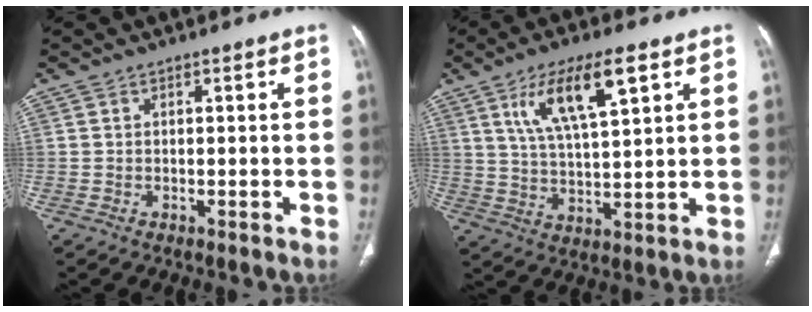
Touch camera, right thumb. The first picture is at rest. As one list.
[{"total": 12.2, "force": [5.7, 3.6, 10.2], "torque": [-0.180, -0.016, 0.111]}]